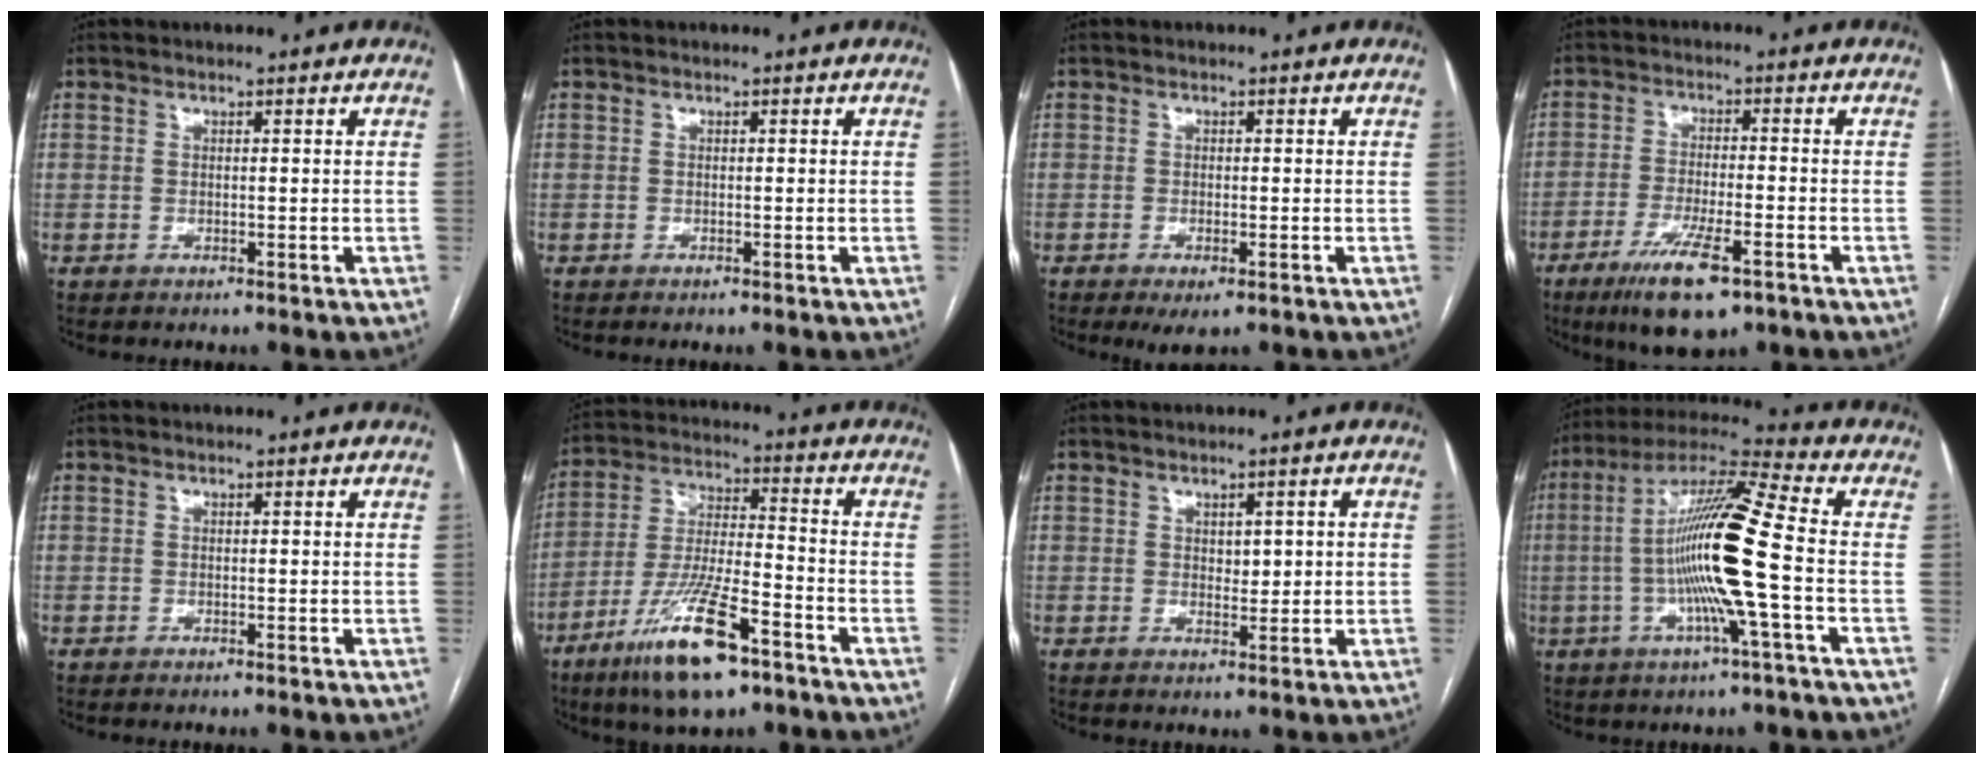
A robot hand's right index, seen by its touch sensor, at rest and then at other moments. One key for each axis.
{"total": 0.0}
{"total": 2.9, "fx": -1.7, "fy": 0.8, "fz": 2.3, "tx": -0.035, "ty": -0.006, "tz": -0.020}
{"total": 9.6, "fx": -5.7, "fy": 1.8, "fz": 7.5, "tx": -0.142, "ty": -0.021, "tz": -0.093}
{"total": 0.0}
{"total": 14.7, "fx": -8.9, "fy": 2.6, "fz": 11.4, "tx": -0.228, "ty": -0.024, "tz": -0.158}
{"total": 2.6, "fx": 0.5, "fy": 1.4, "fz": 2.1, "tx": -0.029, "ty": 0.002, "tz": 0.012}
{"total": 16.5, "fx": -2.0, "fy": -0.4, "fz": 16.4, "tx": -0.307, "ty": 0.004, "tz": -0.052}